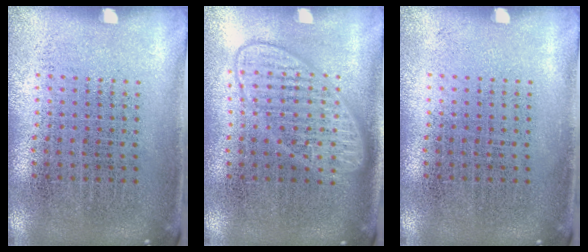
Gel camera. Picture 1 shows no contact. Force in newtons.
{"total": 3.1, "press": 3.0, "slide": 0.5}
{"total": 0.0}